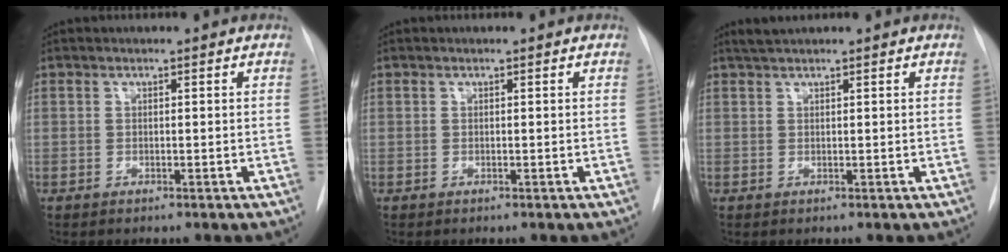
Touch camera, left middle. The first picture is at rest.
{"total": 0.0}
{"total": 1.6, "force": [1.4, -0.2, 0.7], "torque": [-0.018, 0.010, 0.030]}